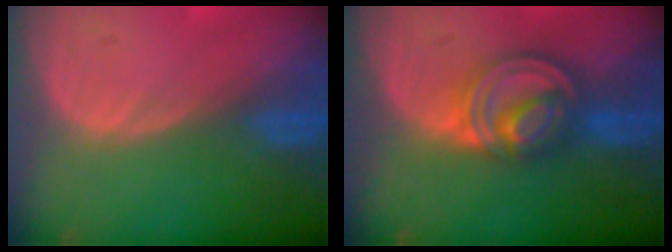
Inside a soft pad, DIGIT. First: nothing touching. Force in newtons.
{"total": 8.2, "press": 6.9, "slide": 4.3}